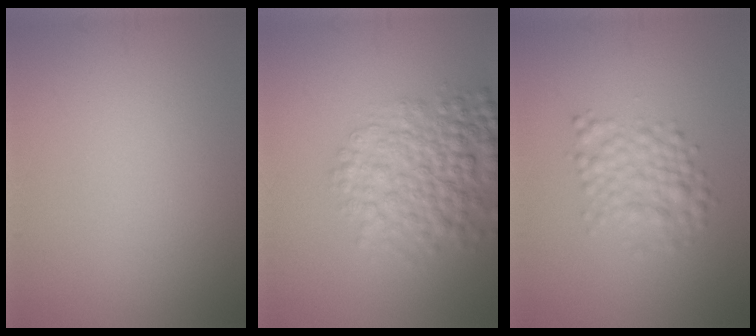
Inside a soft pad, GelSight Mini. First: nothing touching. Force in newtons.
{"total": 5.9, "press": 5.9, "slide": 0.2}
{"total": 3.1, "press": 3.1, "slide": 0.1}